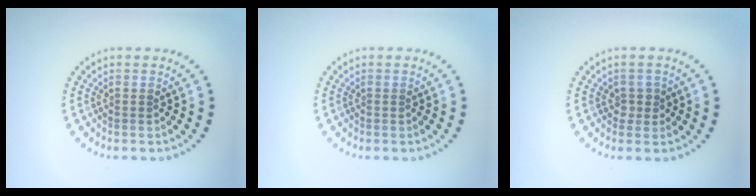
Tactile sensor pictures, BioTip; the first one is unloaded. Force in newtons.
{"total": 0.0}
{"total": 1.3, "press": 1.1, "slide": 0.7}